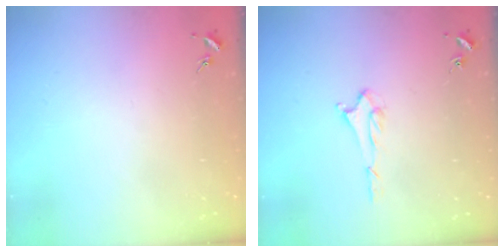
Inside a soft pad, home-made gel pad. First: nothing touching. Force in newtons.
{"total": 1.5, "press": 1.5, "slide": 0.2}